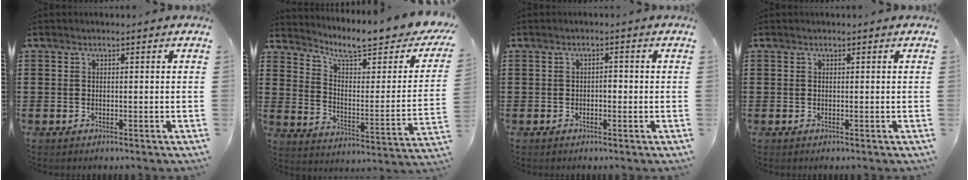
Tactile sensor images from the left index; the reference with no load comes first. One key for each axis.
{"total": 7.4, "fx": 6.3, "fy": 0.6, "fz": 3.9, "tx": -0.091, "ty": -0.051, "tz": 0.101}
{"total": 1.1, "fx": -0.3, "fy": 0.4, "fz": 1.0, "tx": -0.021, "ty": -0.001, "tz": -0.007}
{"total": 0.0}